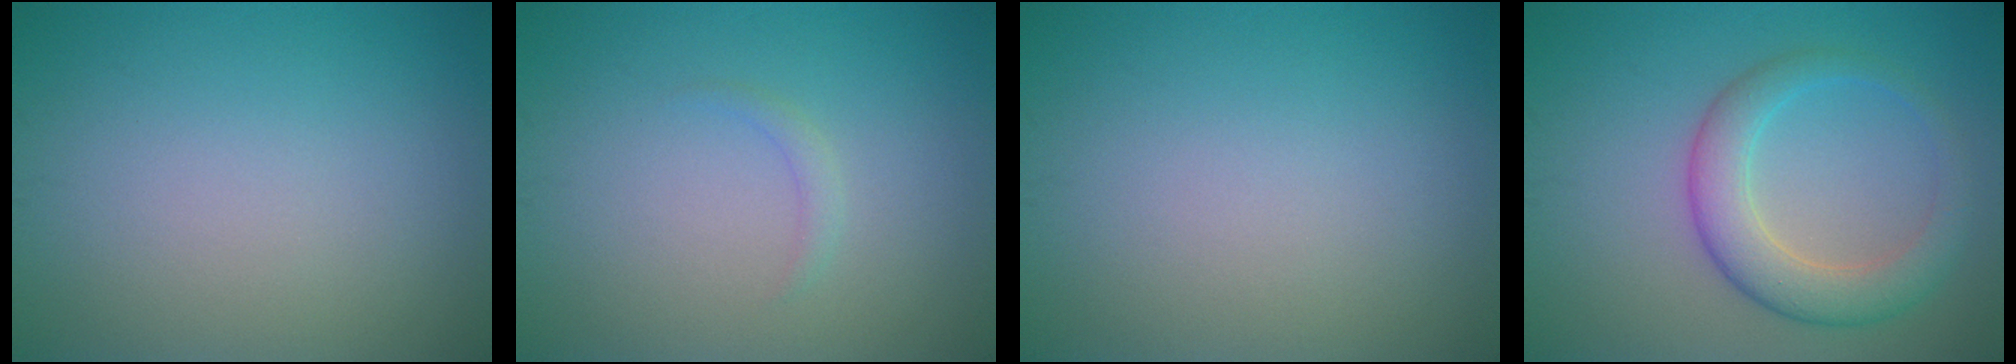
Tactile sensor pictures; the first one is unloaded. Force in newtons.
{"total": 0.8, "press": 0.8, "slide": 0.0}
{"total": 0.0}
{"total": 4.7, "press": 4.7, "slide": 0.1}